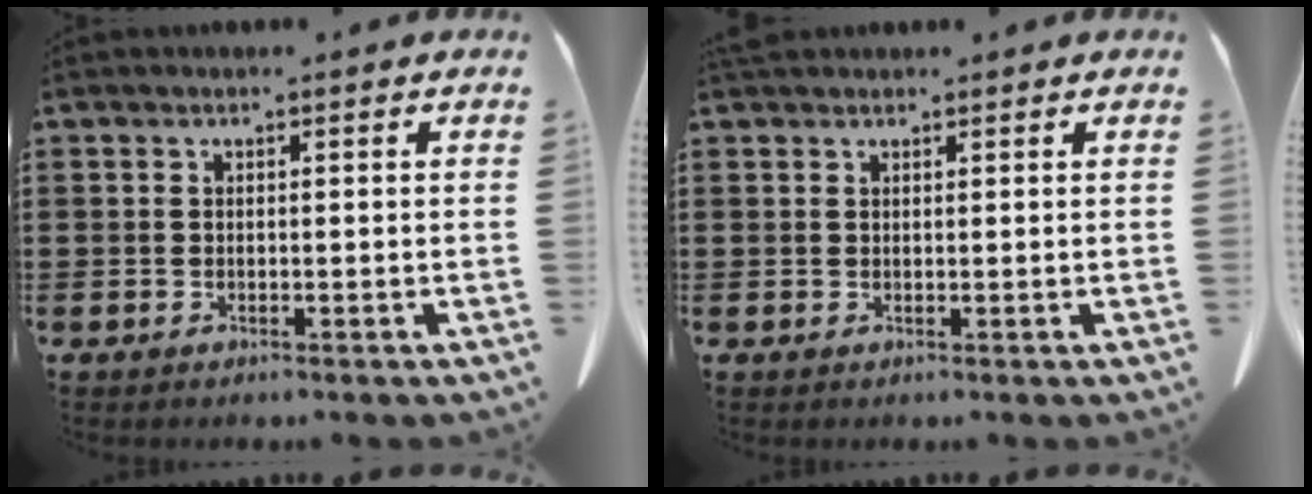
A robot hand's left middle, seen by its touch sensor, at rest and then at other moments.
{"total": 1.2, "force": [1.1, 0.4, 0.4], "torque": [-0.011, 0.001, 0.021]}